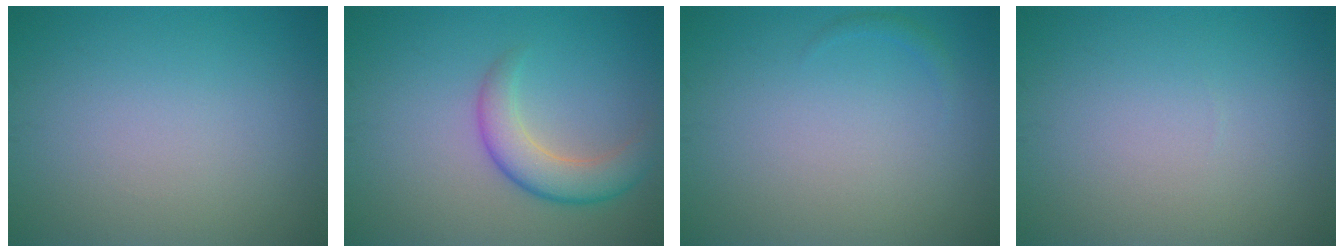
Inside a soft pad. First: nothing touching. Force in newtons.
{"total": 4.0, "press": 4.0, "slide": 0.2}
{"total": 0.6, "press": 0.6, "slide": 0.1}
{"total": 0.0}